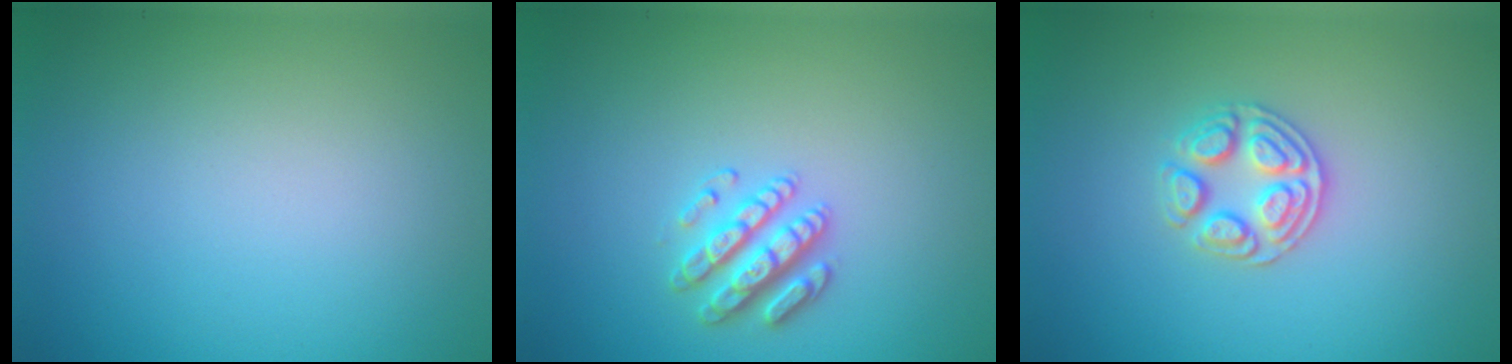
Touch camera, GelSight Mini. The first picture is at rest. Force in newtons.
{"total": 2.6, "press": 2.6, "slide": 0.5}
{"total": 2.9, "press": 2.7, "slide": 1.0}